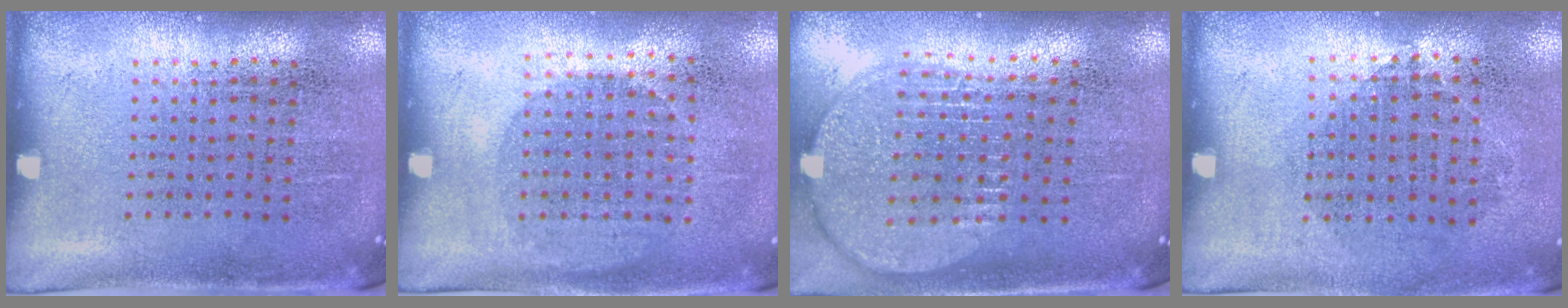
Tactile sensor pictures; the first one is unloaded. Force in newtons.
{"total": 1.0, "press": 0.9, "slide": 0.5}
{"total": 2.0, "press": 1.6, "slide": 1.1}
{"total": 0.9, "press": 0.8, "slide": 0.5}